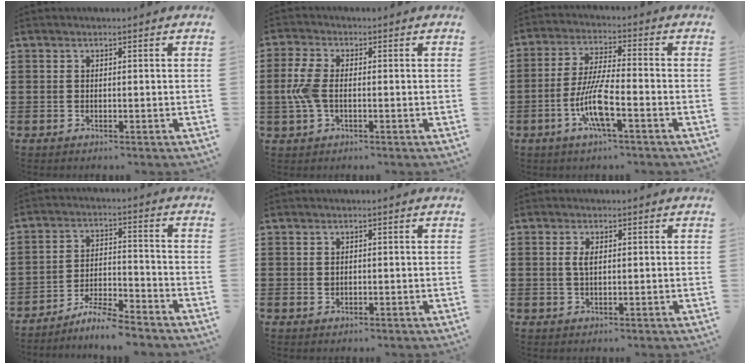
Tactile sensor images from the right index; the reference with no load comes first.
{"total": 5.4, "force": [-0.4, 2.9, 4.5], "torque": [-0.121, -0.005, -0.017]}
{"total": 8.7, "force": [-3.5, 1.6, 7.8], "torque": [-0.173, -0.013, -0.074]}
{"total": 5.8, "force": [-5.5, -0.2, 1.8], "torque": [-0.038, -0.002, -0.109]}
{"total": 0.8, "force": [0.1, 0.7, 0.4], "torque": [-0.011, 0.005, 0.002]}
{"total": 2.2, "force": [0.4, 0.9, 2.0], "torque": [-0.042, 0.006, 0.005]}